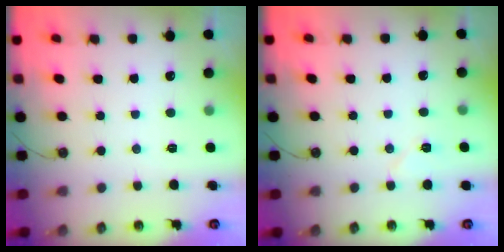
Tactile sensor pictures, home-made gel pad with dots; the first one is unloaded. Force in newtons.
{"total": 5.7, "press": 5.6, "slide": 1.3}